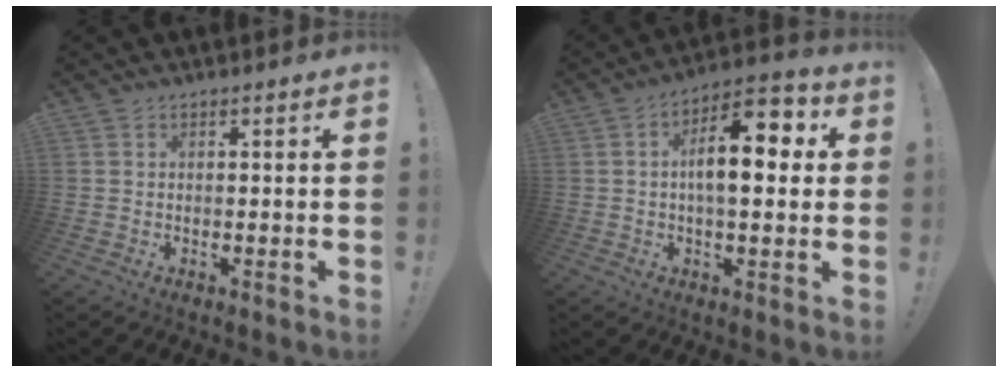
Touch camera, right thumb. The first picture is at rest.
{"total": 13.8, "force": [1.8, 6.1, 12.3], "torque": [-0.183, 0.004, 0.025]}